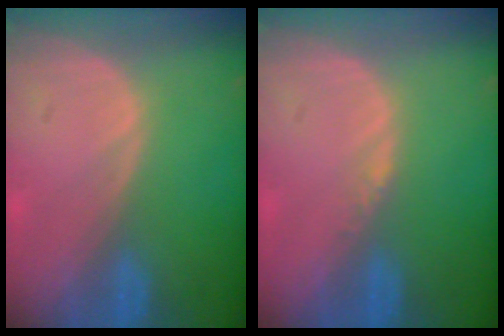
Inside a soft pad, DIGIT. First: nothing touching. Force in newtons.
{"total": 0.8, "press": 0.6, "slide": 0.4}